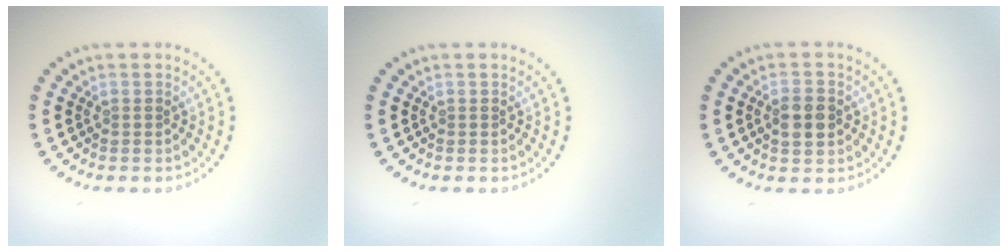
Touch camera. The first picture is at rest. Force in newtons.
{"total": 0.0}
{"total": 2.6, "press": 2.6, "slide": 0.3}